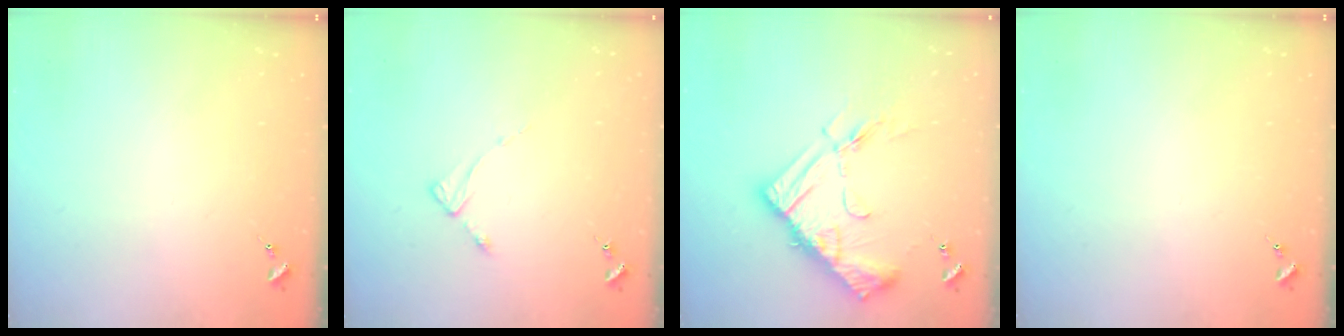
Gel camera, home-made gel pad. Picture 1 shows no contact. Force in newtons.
{"total": 2.6, "press": 2.6, "slide": 0.3}
{"total": 16.6, "press": 16.6, "slide": 1.1}
{"total": 0.0}